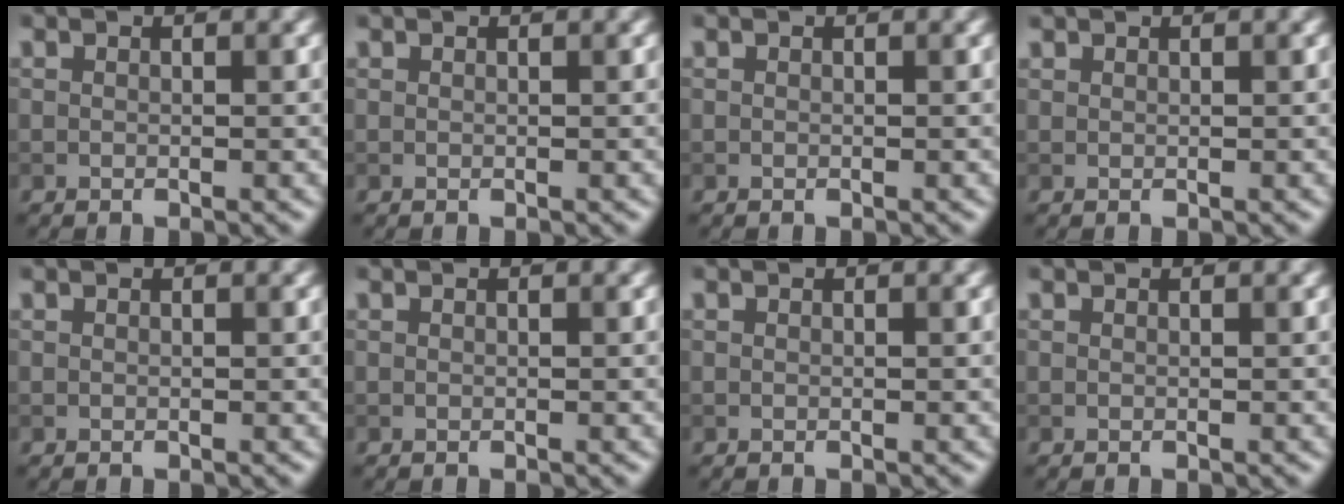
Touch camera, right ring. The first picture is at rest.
{"total": 0.0}
{"total": 0.0}
{"total": 0.7, "force": [0.6, 0.1, 0.0], "torque": [0.002, 0.002, 0.016]}
{"total": 0.0}
{"total": 0.0}
{"total": 0.0}
{"total": 0.0}